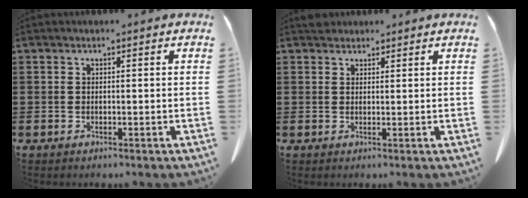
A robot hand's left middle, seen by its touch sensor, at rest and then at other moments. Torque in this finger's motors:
{"motor_torque": [0.08, 0.07, 0.00, 0.01]}